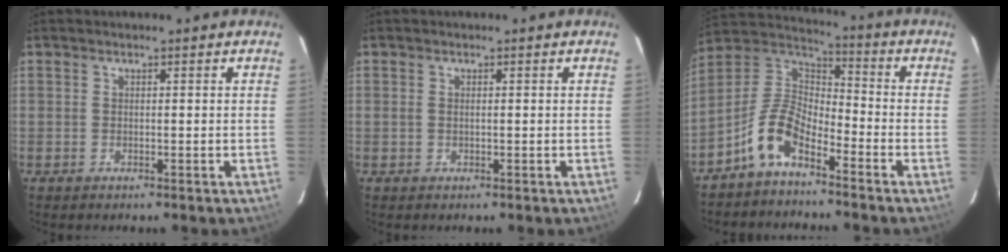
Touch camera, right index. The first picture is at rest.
{"total": 0.5, "force": [0.0, 0.1, 0.5], "torque": [-0.013, 0.001, 0.000]}
{"total": 10.0, "force": [-6.1, 4.4, 6.6], "torque": [-0.144, 0.024, -0.129]}